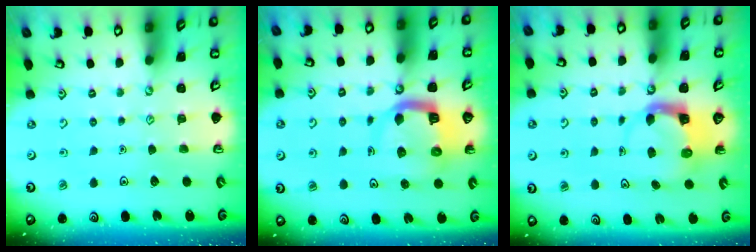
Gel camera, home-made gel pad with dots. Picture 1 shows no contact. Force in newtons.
{"total": 9.5, "press": 9.4, "slide": 1.3}
{"total": 3.7, "press": 3.6, "slide": 0.6}